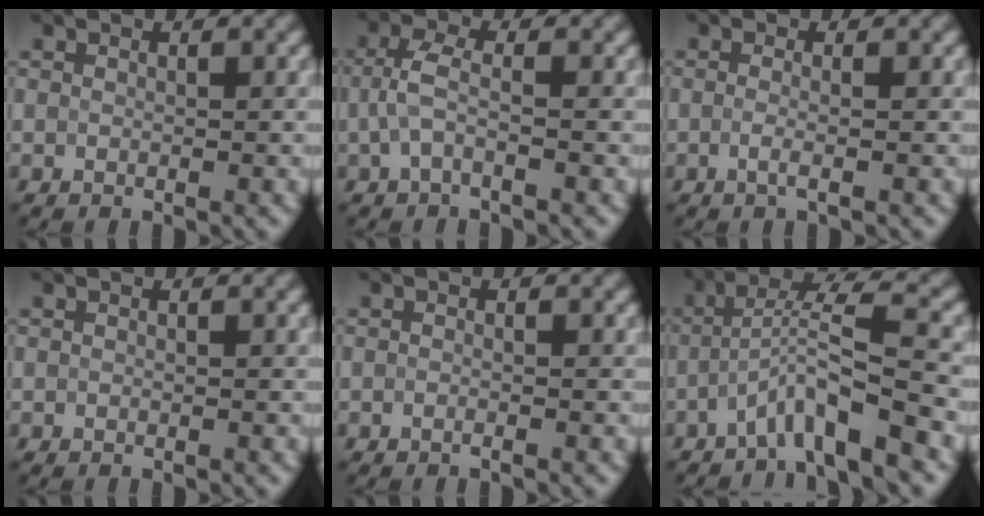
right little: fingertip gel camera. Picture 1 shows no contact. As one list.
[{"total": 2.4, "force": [-0.5, 0.9, 2.2], "torque": [-0.053, 0.006, -0.016]}, {"total": 1.6, "force": [-0.3, 0.5, 1.5], "torque": [-0.023, -0.006, -0.010]}, {"total": 0.0}, {"total": 0.7, "force": [-0.3, 0.2, 0.6], "torque": [-0.009, -0.008, -0.012]}, {"total": 5.2, "force": [-2.7, 0.5, 4.4], "torque": [-0.076, 0.018, -0.055]}]